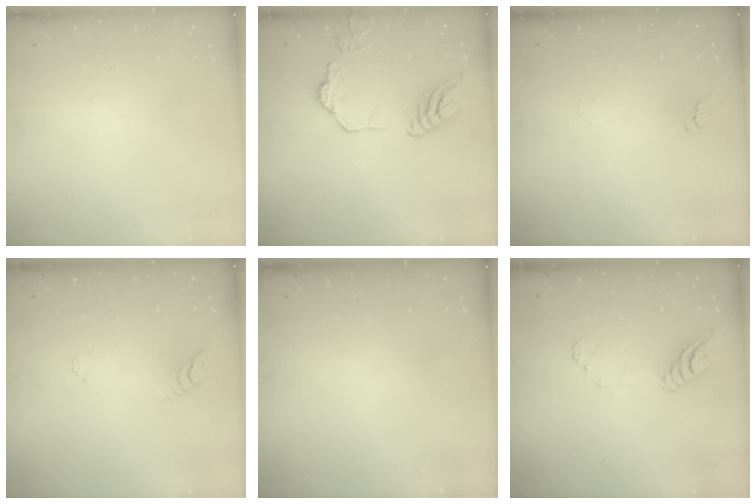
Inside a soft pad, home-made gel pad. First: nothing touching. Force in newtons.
{"total": 12.2, "press": 12.2, "slide": 0.5}
{"total": 2.5, "press": 2.5, "slide": 0.2}
{"total": 3.9, "press": 3.9, "slide": 0.4}
{"total": 0.0}
{"total": 7.5, "press": 7.4, "slide": 0.6}